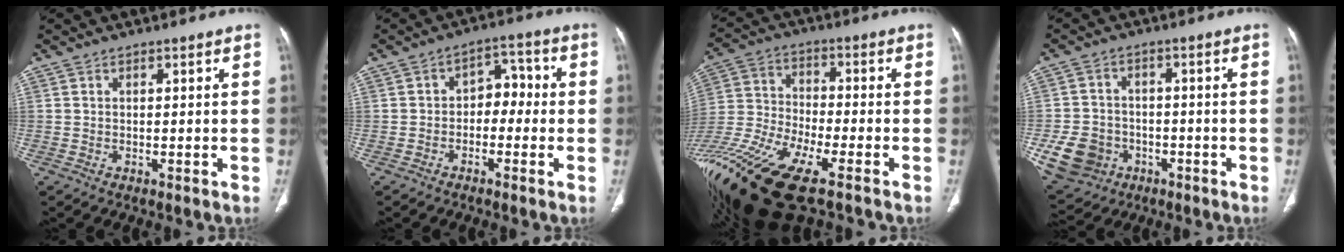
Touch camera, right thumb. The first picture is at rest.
{"total": 5.9, "force": [-1.2, 4.2, 4.0], "torque": [-0.028, 0.035, -0.032]}
{"total": 24.2, "force": [-15.0, 8.0, 17.3], "torque": [-0.446, -0.017, -0.278]}
{"total": 10.9, "force": [-3.7, 9.3, 4.3], "torque": [-0.083, 0.022, -0.050]}